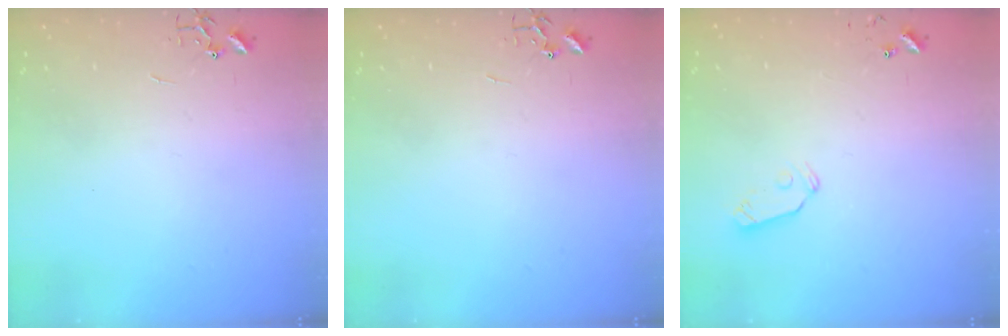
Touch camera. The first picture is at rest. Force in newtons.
{"total": 0.0}
{"total": 5.1, "press": 5.0, "slide": 0.4}